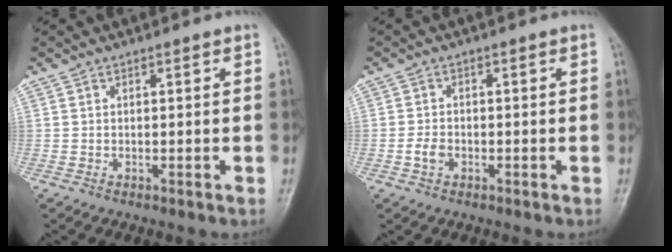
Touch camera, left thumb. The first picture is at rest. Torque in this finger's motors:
{"motor_torque": [-0.30, 0.12, 0.19, 0.06, 0.00]}